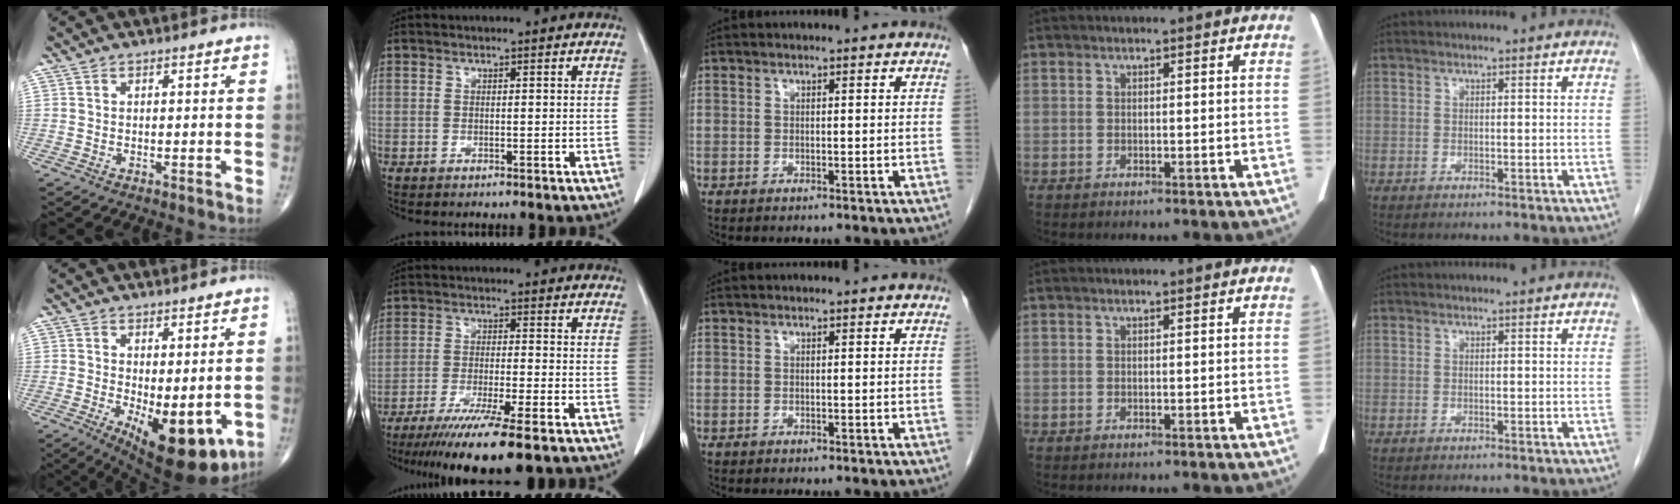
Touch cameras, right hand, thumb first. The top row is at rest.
{"thumb": {"total": 13.7, "force": [-3.9, 5.7, 11.9], "torque": [-0.157, -0.024, -0.039]}, "index": {"total": 13.5, "force": [-10.0, 0.1, 9.1], "torque": [-0.144, -0.039, -0.158]}}